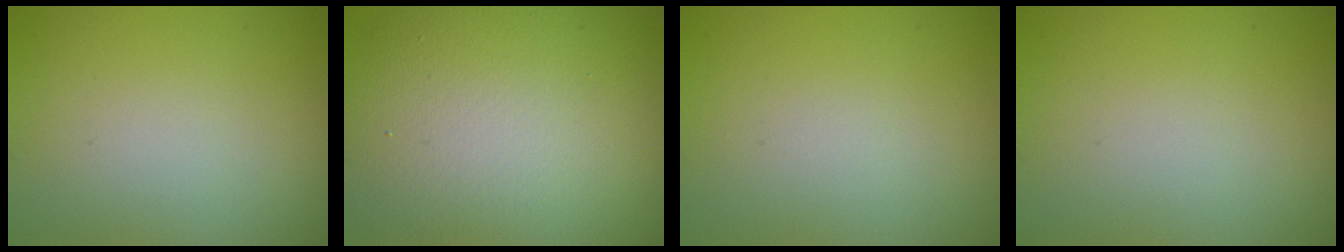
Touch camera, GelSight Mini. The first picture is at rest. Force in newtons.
{"total": 14.4, "press": 14.4, "slide": 0.5}
{"total": 0.0}
{"total": 0.0}